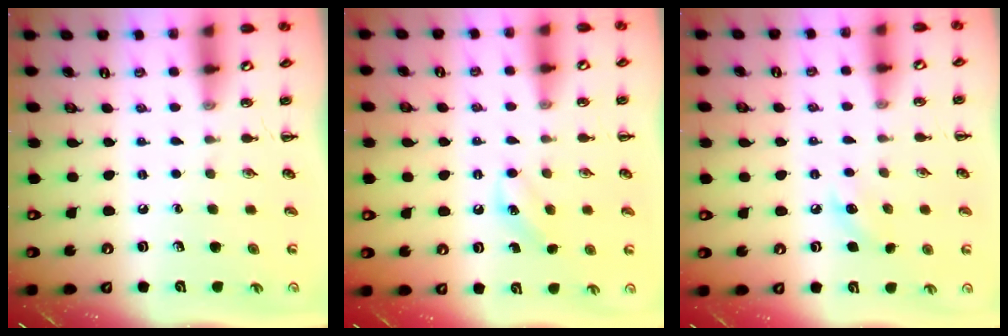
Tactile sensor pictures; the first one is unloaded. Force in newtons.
{"total": 7.0, "press": 6.9, "slide": 1.2}
{"total": 6.1, "press": 5.9, "slide": 1.2}